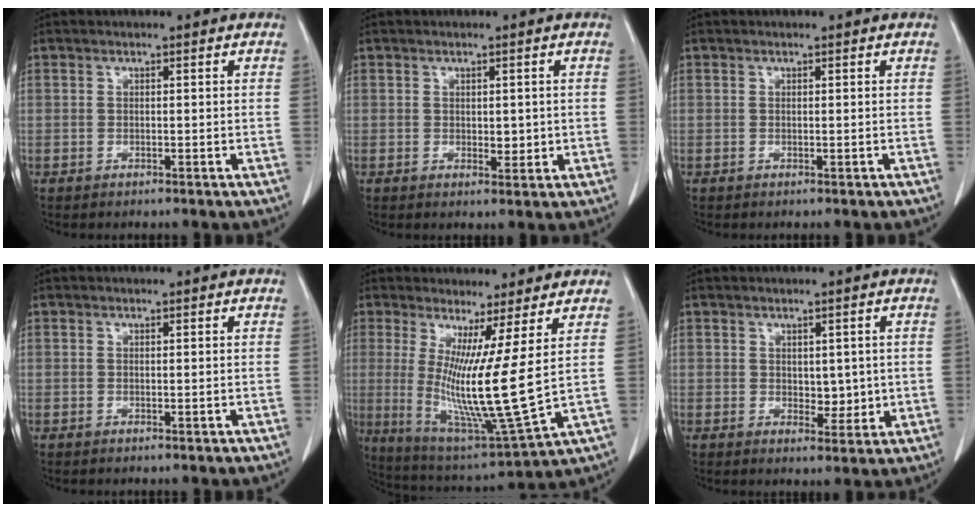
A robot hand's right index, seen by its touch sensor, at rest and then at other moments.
{"total": 2.4, "force": [0.1, 1.3, 2.0], "torque": [-0.025, -0.004, 0.006]}
{"total": 0.0}
{"total": 0.0}
{"total": 13.8, "force": [2.1, -0.7, 13.6], "torque": [-0.258, -0.048, 0.042]}
{"total": 3.5, "force": [0.3, 2.1, 2.8], "torque": [-0.033, -0.007, 0.012]}